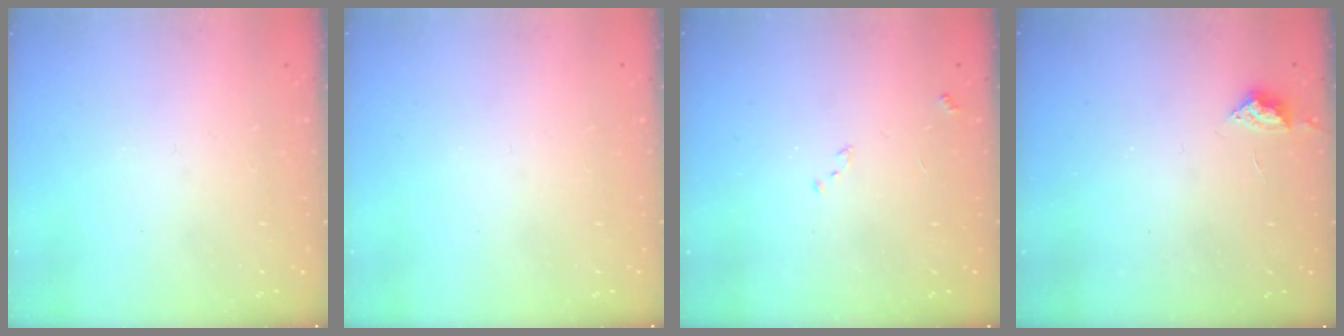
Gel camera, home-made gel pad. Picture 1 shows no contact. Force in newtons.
{"total": 0.0}
{"total": 7.9, "press": 7.8, "slide": 0.9}
{"total": 2.9, "press": 2.8, "slide": 0.4}